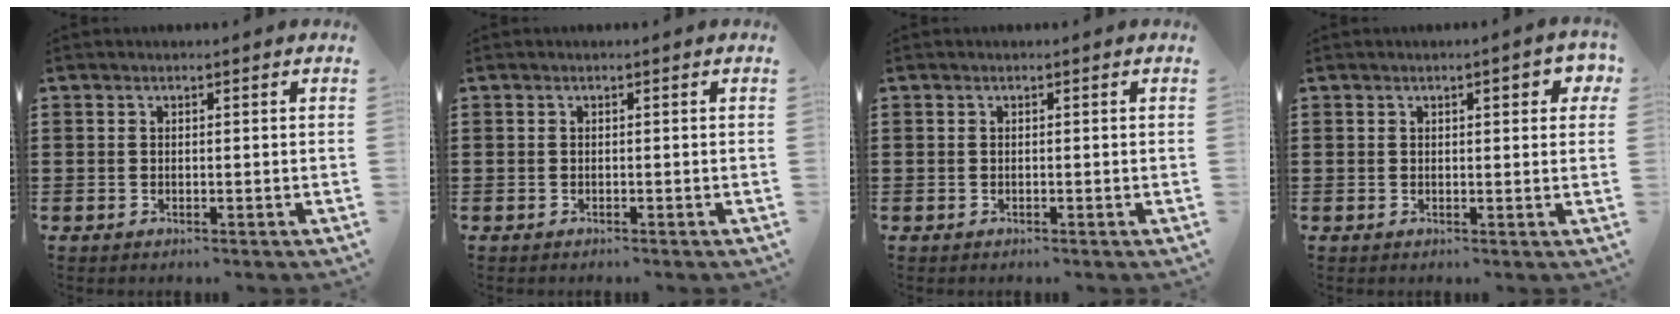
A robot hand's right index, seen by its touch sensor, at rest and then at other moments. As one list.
[{"total": 0.0}, {"total": 0.0}, {"total": 2.8, "force": [0.9, 0.8, 2.5], "torque": [-0.036, 0.000, 0.010]}]